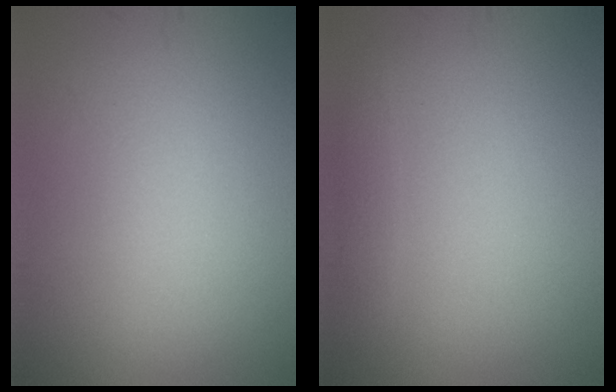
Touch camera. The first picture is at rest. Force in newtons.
{"total": 1.0, "press": 1.0, "slide": 0.1}